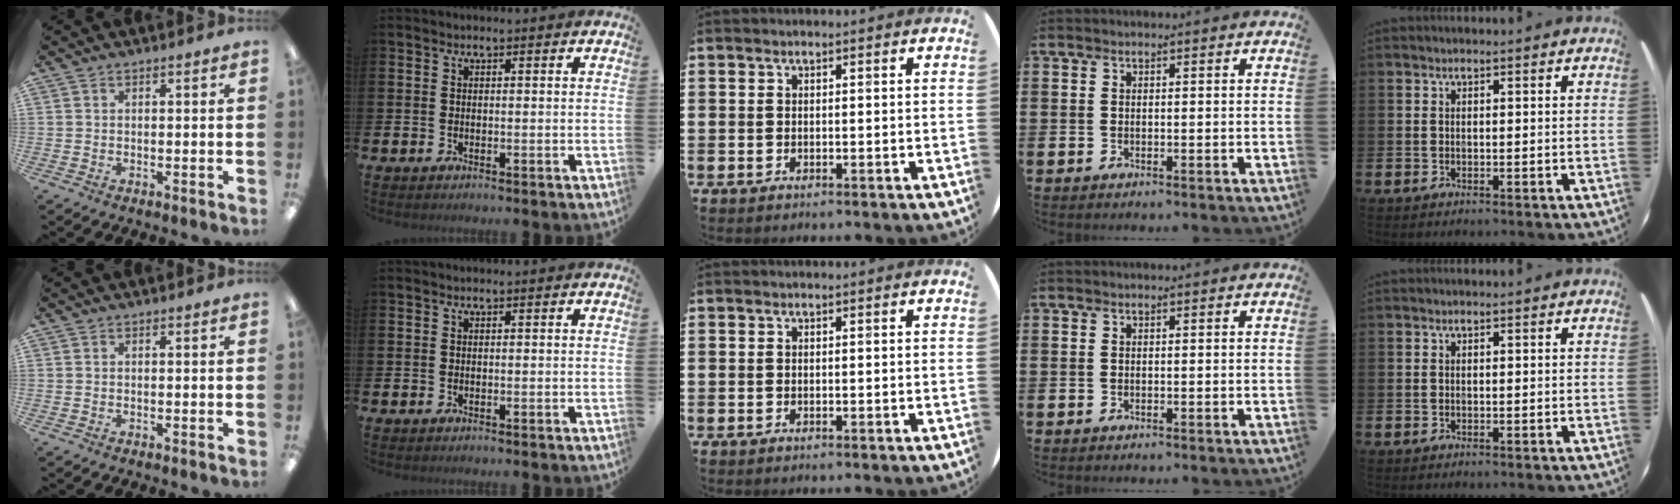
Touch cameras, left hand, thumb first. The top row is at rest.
{}